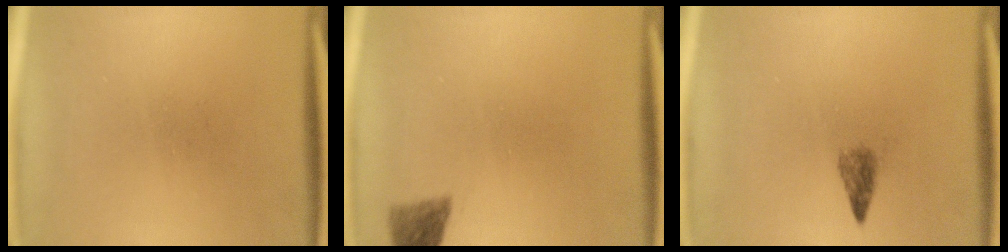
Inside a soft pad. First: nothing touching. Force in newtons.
{"total": 2.8}
{"total": 1.8}